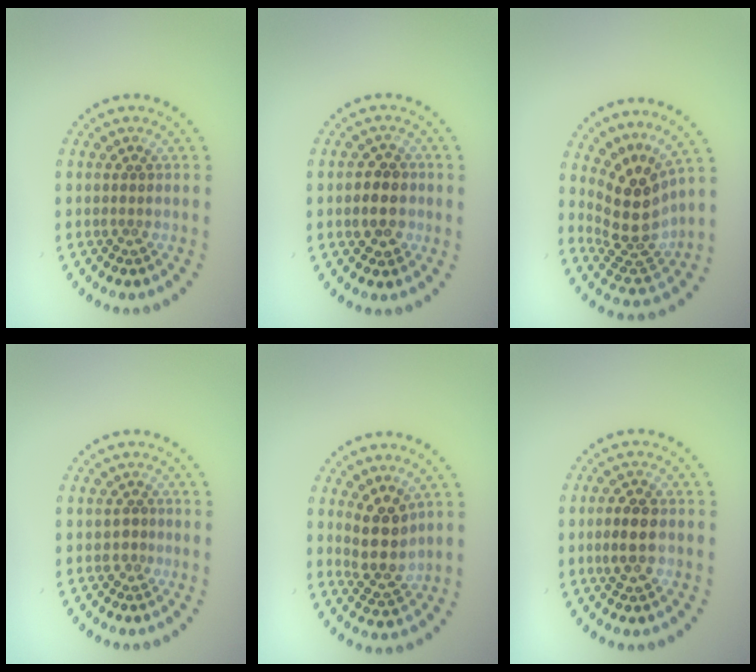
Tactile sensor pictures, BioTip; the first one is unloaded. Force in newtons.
{"total": 2.8, "press": 2.7, "slide": 0.6}
{"total": 4.7, "press": 3.8, "slide": 2.8}
{"total": 0.6, "press": 0.3, "slide": 0.5}
{"total": 3.5, "press": 3.0, "slide": 1.7}
{"total": 2.8, "press": 2.7, "slide": 0.3}